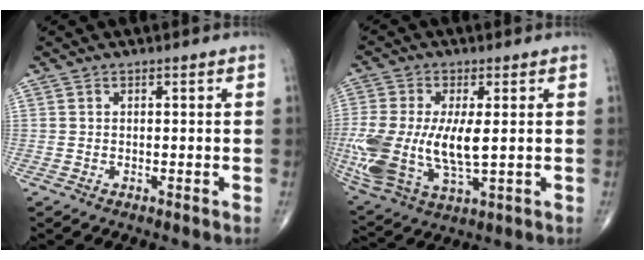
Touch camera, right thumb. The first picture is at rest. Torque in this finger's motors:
{"motor_torque": [2.64, 2.37, 1.78, -0.20, 0.24]}